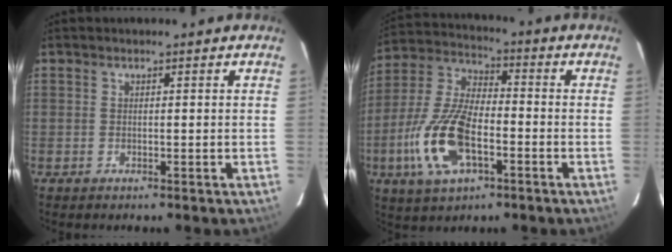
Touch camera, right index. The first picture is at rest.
{"total": 15.7, "force": [-5.3, 7.0, 13.0], "torque": [-0.288, -0.003, -0.101]}